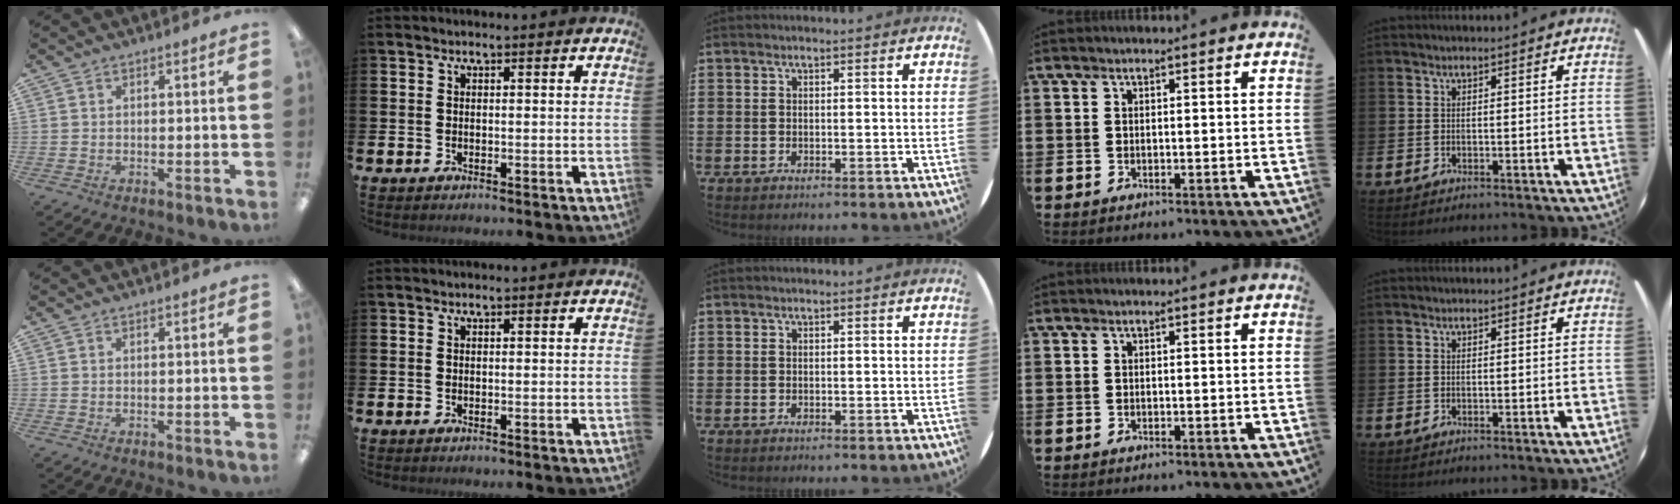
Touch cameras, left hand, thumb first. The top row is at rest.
{}